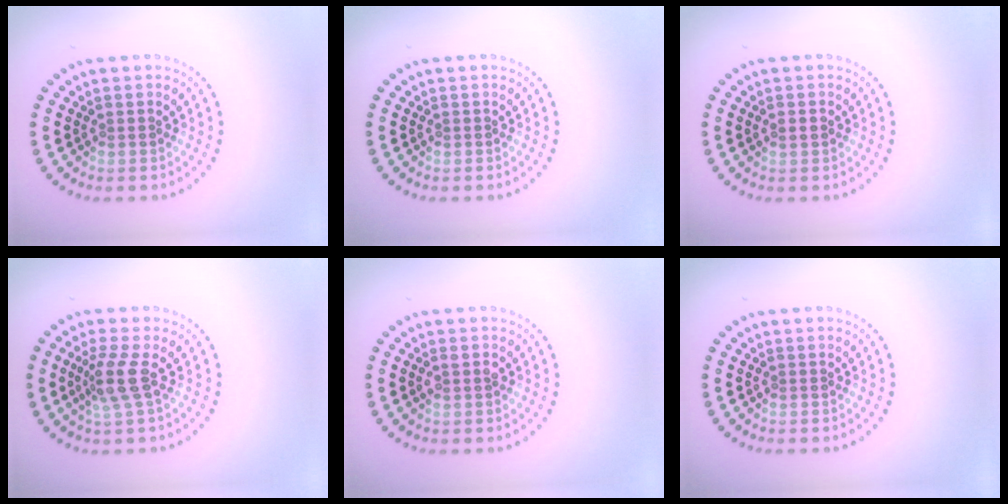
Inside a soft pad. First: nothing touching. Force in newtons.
{"total": 0.0}
{"total": 1.2, "press": 1.2, "slide": 0.1}
{"total": 2.6, "press": 2.1, "slide": 1.7}
{"total": 1.0, "press": 1.0, "slide": 0.2}
{"total": 0.0}